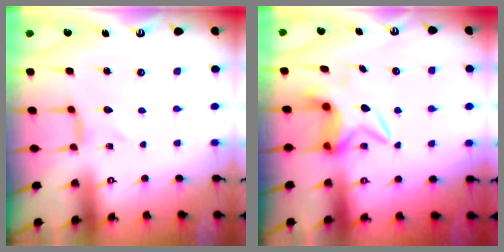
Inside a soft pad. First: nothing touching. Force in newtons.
{"total": 7.7, "press": 7.7, "slide": 0.5}